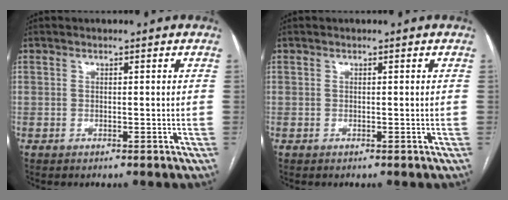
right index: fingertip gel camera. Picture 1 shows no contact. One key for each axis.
{"total": 0.0}